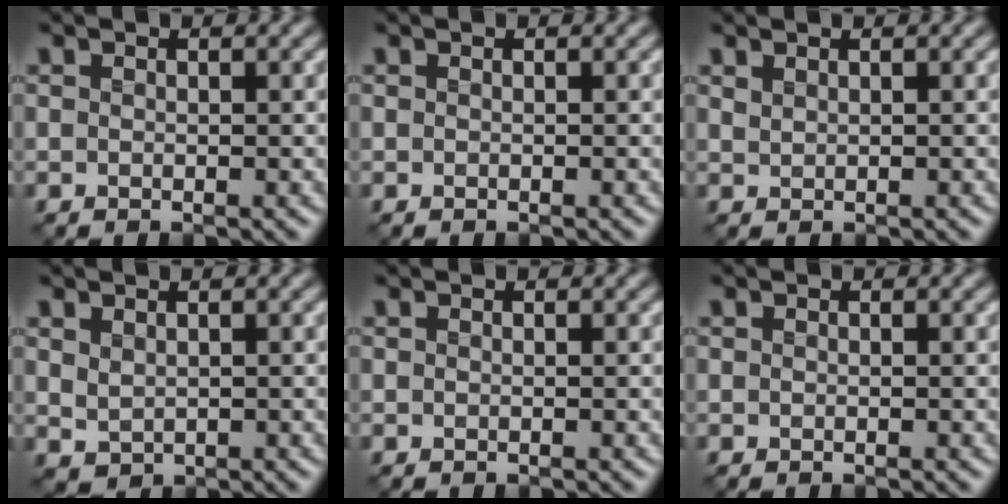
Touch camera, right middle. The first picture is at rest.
{"total": 0.0}
{"total": 0.6, "force": [0.6, 0.1, 0.2], "torque": [-0.010, -0.002, 0.015]}
{"total": 1.1, "force": [0.6, 0.8, 0.6], "torque": [-0.015, -0.004, 0.015]}
{"total": 0.0}
{"total": 0.0}